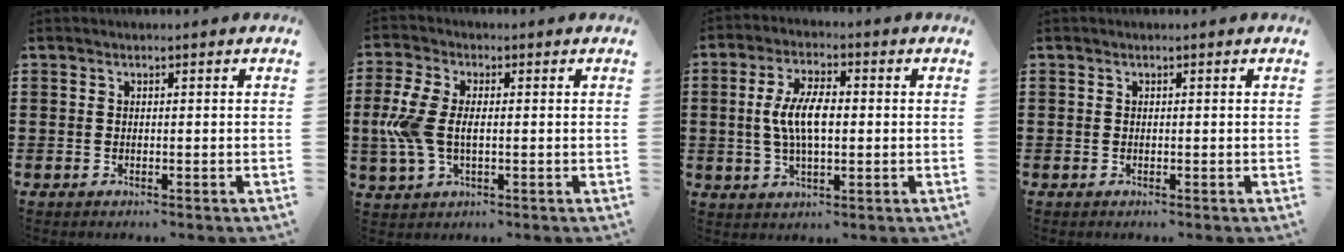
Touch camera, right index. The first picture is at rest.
{"total": 7.6, "force": [-0.1, 4.0, 6.4], "torque": [-0.168, -0.005, -0.012]}
{"total": 7.5, "force": [0.0, 3.0, 6.9], "torque": [-0.148, 0.002, -0.007]}
{"total": 0.0}